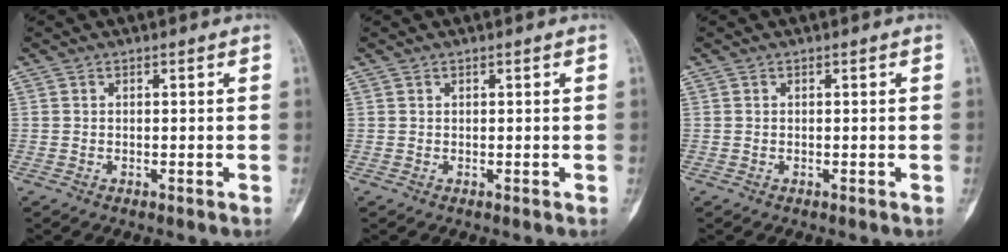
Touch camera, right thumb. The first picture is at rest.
{"total": 0.0}
{"total": 0.0}